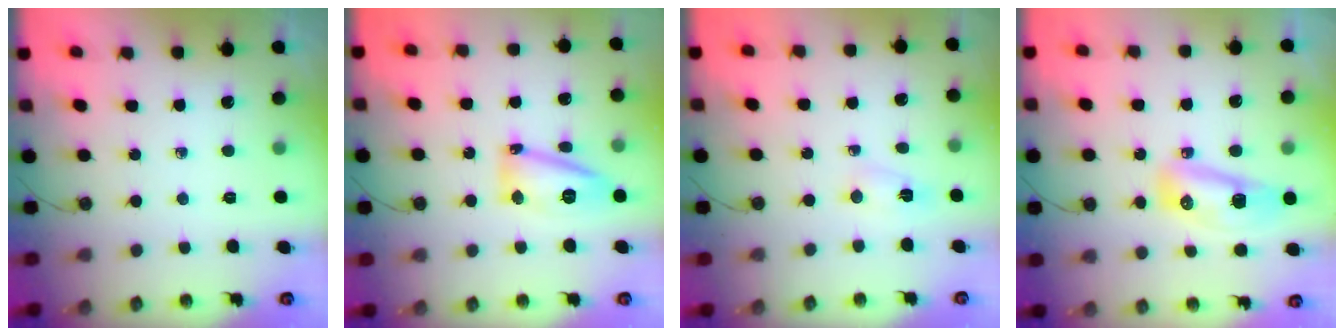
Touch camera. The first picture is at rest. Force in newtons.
{"total": 13.3, "press": 13.3, "slide": 1.1}
{"total": 2.3, "press": 2.2, "slide": 0.6}
{"total": 17.2, "press": 12.7, "slide": 11.6}